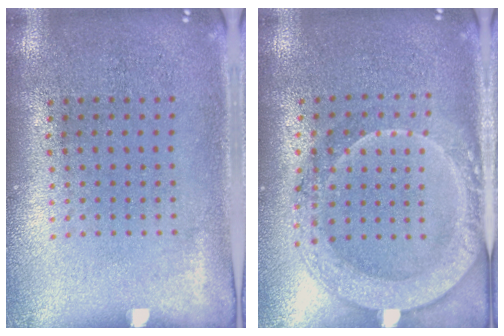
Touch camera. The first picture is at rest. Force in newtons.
{"total": 1.9, "press": 1.8, "slide": 0.6}